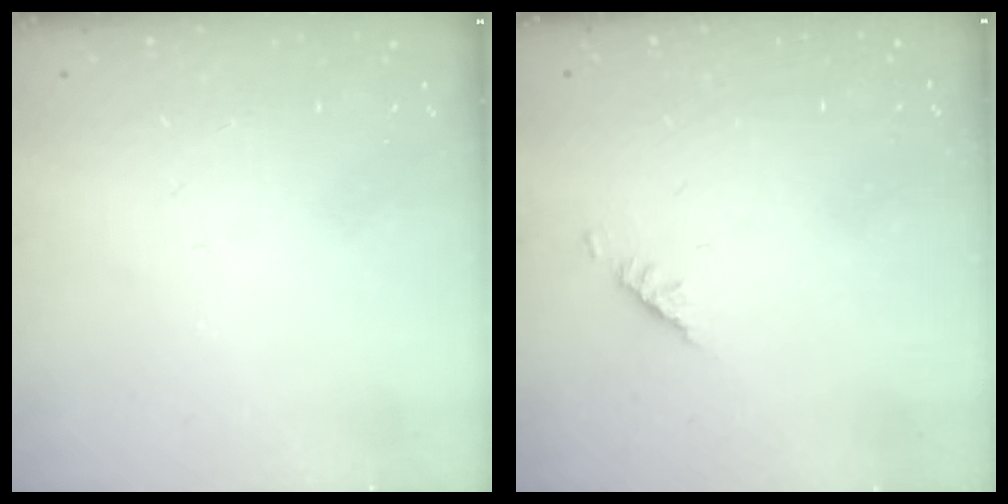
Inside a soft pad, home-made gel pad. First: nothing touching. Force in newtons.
{"total": 1.9, "press": 1.8, "slide": 0.5}